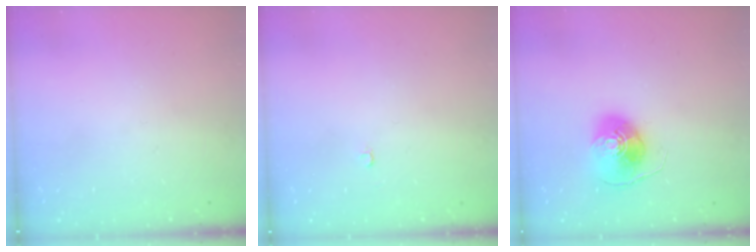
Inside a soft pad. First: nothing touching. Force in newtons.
{"total": 2.1, "press": 2.1, "slide": 0.2}
{"total": 8.9, "press": 8.9, "slide": 0.8}